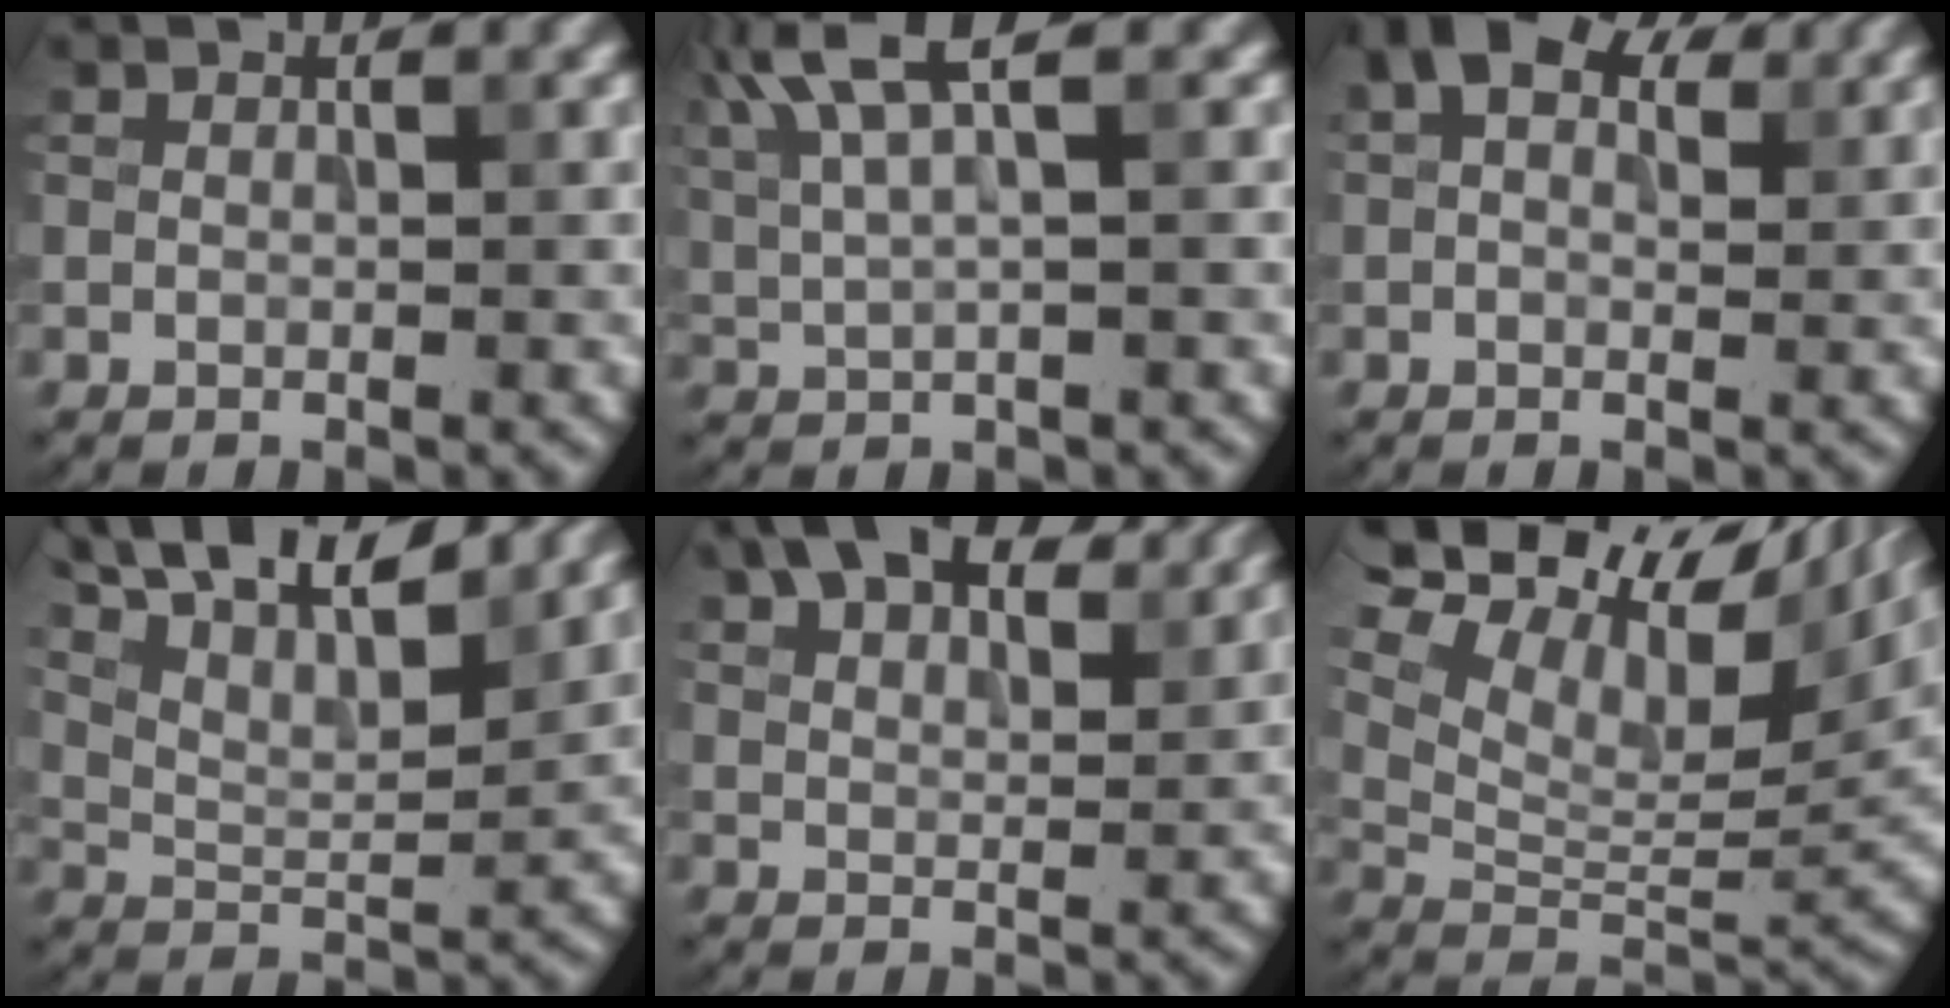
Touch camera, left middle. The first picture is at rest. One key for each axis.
{"total": 6.4, "fx": 3.6, "fy": 1.7, "fz": 5.0, "tx": -0.108, "ty": 0.018, "tz": 0.073}
{"total": 5.3, "fx": 2.3, "fy": 3.1, "fz": 3.6, "tx": -0.053, "ty": 0.009, "tz": 0.024}
{"total": 12.3, "fx": 9.4, "fy": 3.5, "fz": 7.1, "tx": -0.126, "ty": 0.019, "tz": 0.123}
{"total": 9.6, "fx": 6.7, "fy": 3.9, "fz": 5.6, "tx": -0.094, "ty": 0.022, "tz": 0.090}
{"total": 15.6, "fx": 8.8, "fy": 7.1, "fz": 10.7, "tx": -0.194, "ty": 0.050, "tz": 0.156}